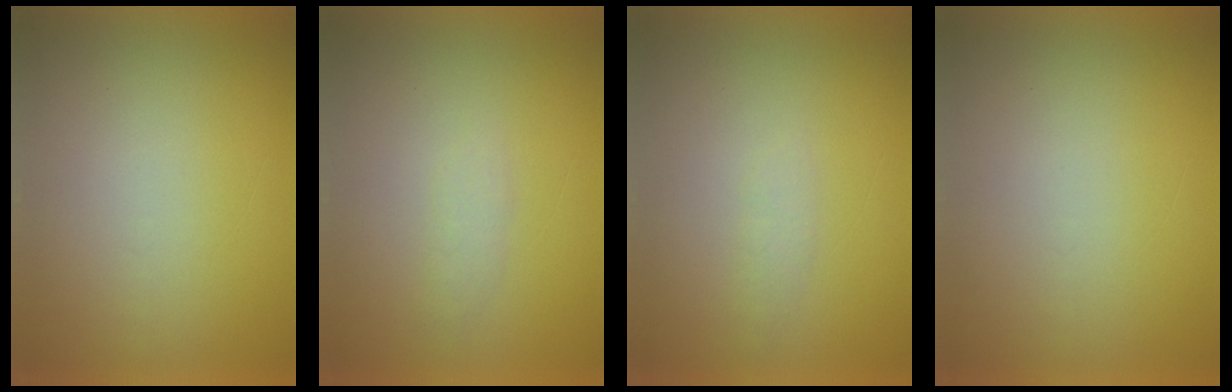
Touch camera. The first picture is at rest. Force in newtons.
{"total": 1.4}
{"total": 1.3}
{"total": 0.0}